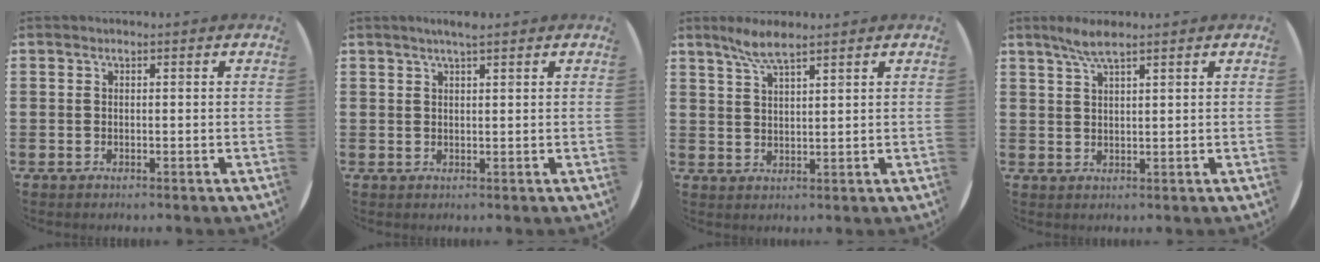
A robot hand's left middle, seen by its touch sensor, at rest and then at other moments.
{"total": 2.2, "force": [1.8, 0.0, 1.2], "torque": [-0.023, 0.004, 0.032]}
{"total": 4.0, "force": [3.3, 0.4, 2.3], "torque": [-0.052, 0.003, 0.058]}
{"total": 3.4, "force": [2.6, 0.3, 2.2], "torque": [-0.046, 0.005, 0.045]}